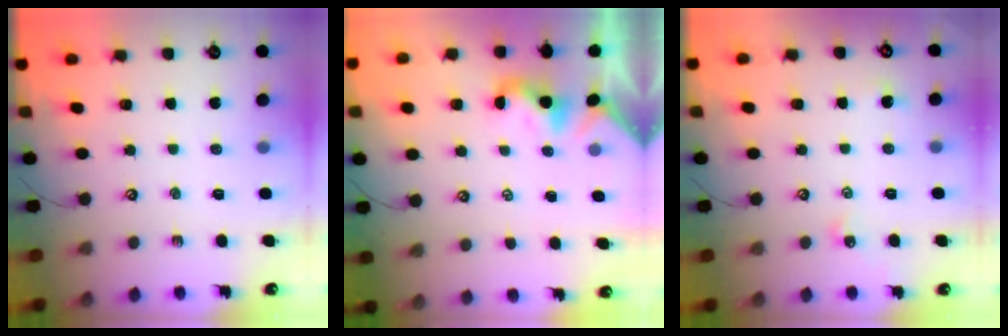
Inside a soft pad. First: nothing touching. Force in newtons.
{"total": 2.0, "press": 1.9, "slide": 0.5}
{"total": 2.6, "press": 2.6, "slide": 0.5}